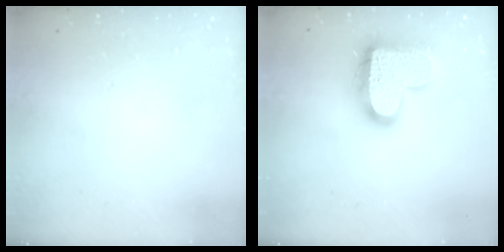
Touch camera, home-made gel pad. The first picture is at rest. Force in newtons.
{"total": 18.7, "press": 18.6, "slide": 1.1}